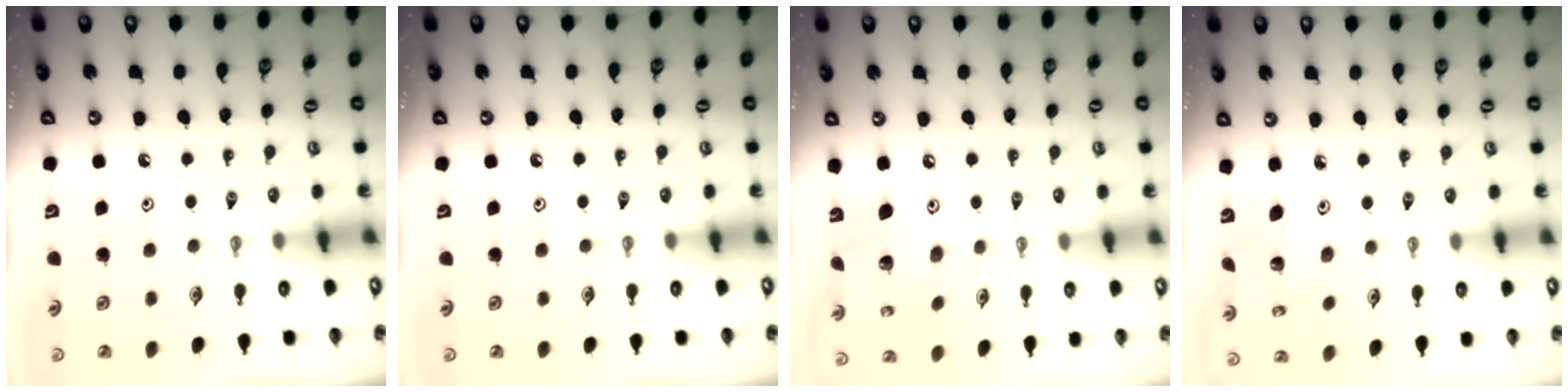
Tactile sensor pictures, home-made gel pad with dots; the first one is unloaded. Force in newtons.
{"total": 0.0}
{"total": 10.4, "press": 10.3, "slide": 0.9}
{"total": 4.0, "press": 4.0, "slide": 0.4}